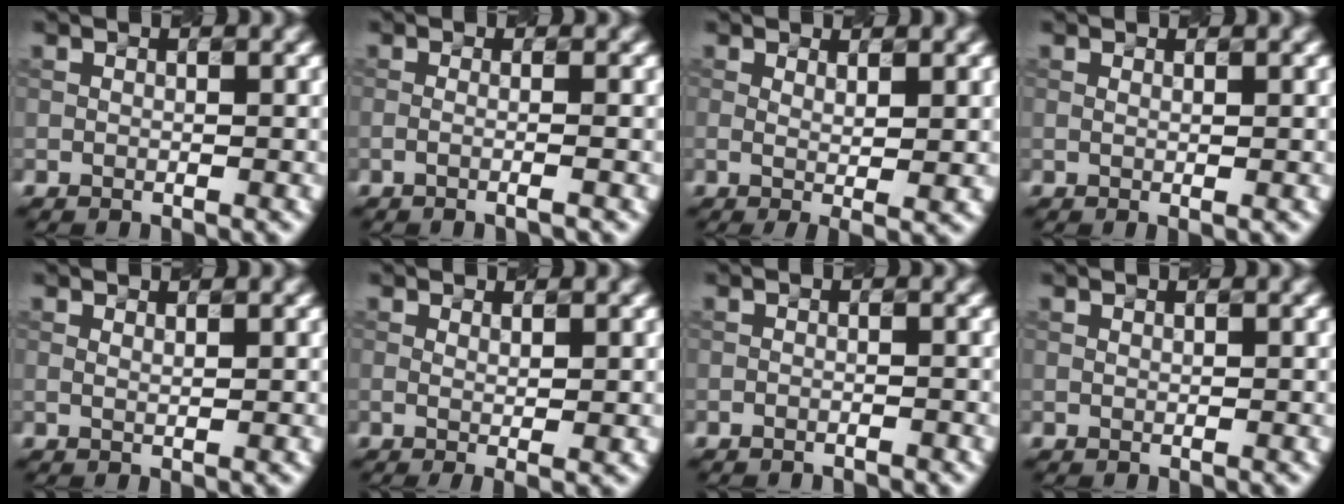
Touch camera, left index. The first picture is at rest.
{"total": 2.0, "force": [-0.3, 0.7, 1.9], "torque": [-0.019, -0.003, -0.027]}
{"total": 2.5, "force": [0.6, 0.5, 2.4], "torque": [-0.033, -0.009, 0.010]}
{"total": 0.8, "force": [0.3, 0.1, 0.8], "torque": [-0.011, 0.000, 0.001]}
{"total": 0.7, "force": [0.4, 0.1, 0.5], "torque": [-0.007, -0.001, 0.007]}
{"total": 1.8, "force": [0.3, 0.3, 1.8], "torque": [-0.027, -0.005, 0.002]}
{"total": 1.1, "force": [-1.1, 0.2, 0.3], "torque": [-0.001, 0.000, -0.019]}
{"total": 0.0}